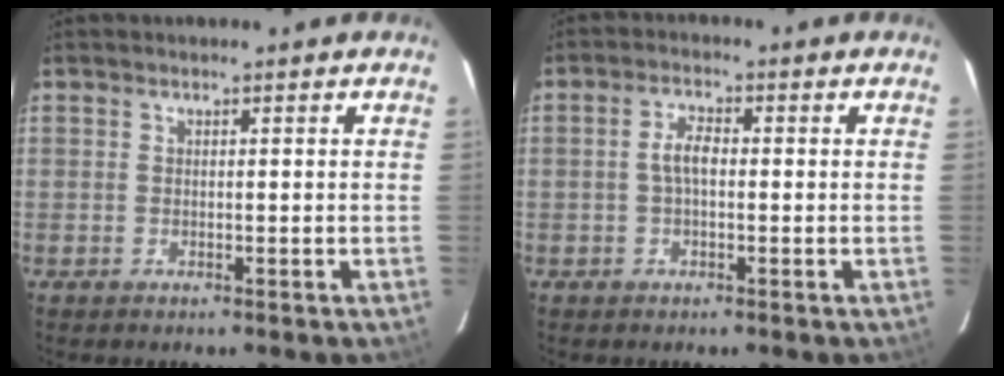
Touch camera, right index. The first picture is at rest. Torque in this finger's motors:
{"motor_torque": [0.26, -0.09, 0.14, 0.08]}